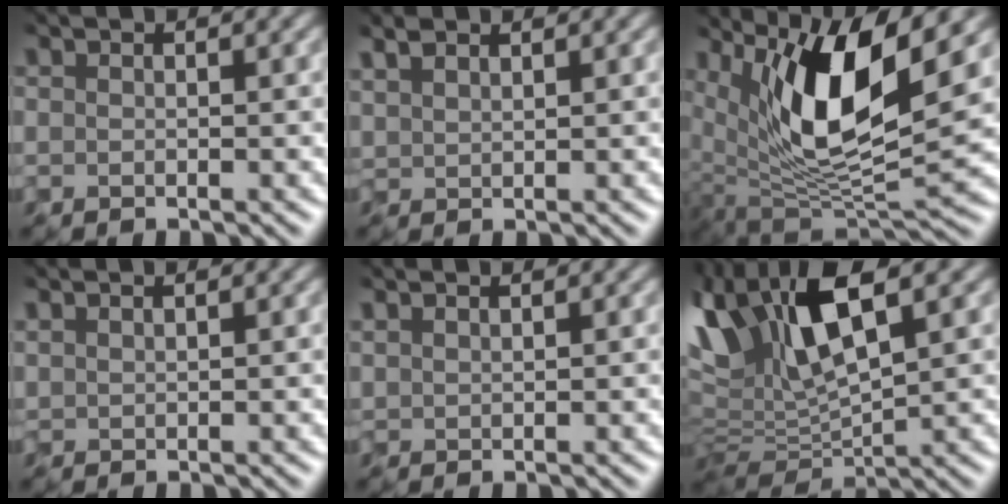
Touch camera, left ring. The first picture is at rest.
{"total": 1.7, "force": [1.4, 0.4, 0.7], "torque": [-0.018, 0.006, 0.032]}
{"total": 9.7, "force": [3.8, 3.1, 8.4], "torque": [-0.149, -0.019, 0.075]}
{"total": 1.2, "force": [1.1, 0.2, 0.4], "torque": [-0.007, 0.003, 0.020]}
{"total": 1.6, "force": [1.5, 0.4, 0.5], "torque": [-0.004, 0.003, 0.021]}
{"total": 11.6, "force": [4.4, 5.1, 9.4], "torque": [-0.202, 0.018, 0.078]}